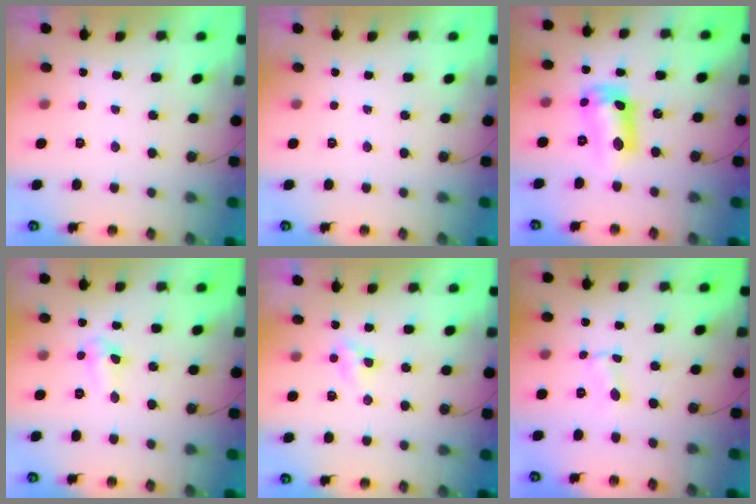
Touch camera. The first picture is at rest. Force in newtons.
{"total": 0.0}
{"total": 11.7, "press": 11.7, "slide": 1.1}
{"total": 4.7, "press": 4.6, "slide": 0.9}
{"total": 2.4, "press": 2.4, "slide": 0.3}
{"total": 0.6, "press": 0.6, "slide": 0.1}